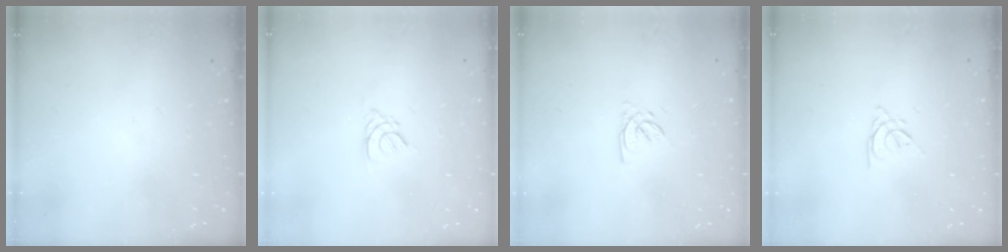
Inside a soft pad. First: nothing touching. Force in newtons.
{"total": 2.8, "press": 2.7, "slide": 0.5}
{"total": 2.5, "press": 2.5, "slide": 0.3}
{"total": 3.3, "press": 3.3, "slide": 0.5}